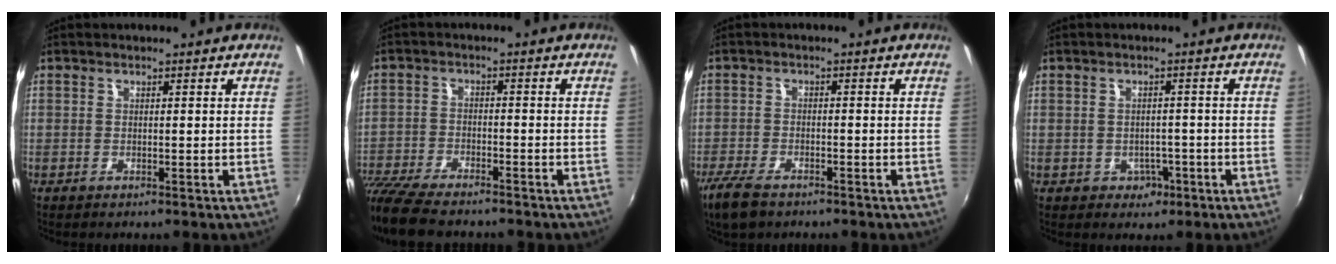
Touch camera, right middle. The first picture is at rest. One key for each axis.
{"total": 12.8, "fx": -11.0, "fy": 3.2, "fz": 5.8, "tx": -0.144, "ty": -0.036, "tz": -0.201}
{"total": 6.4, "fx": -4.9, "fy": 2.5, "fz": 3.4, "tx": -0.096, "ty": -0.018, "tz": -0.095}
{"total": 3.4, "fx": -1.4, "fy": 3.0, "fz": 0.8, "tx": -0.022, "ty": 0.006, "tz": -0.011}